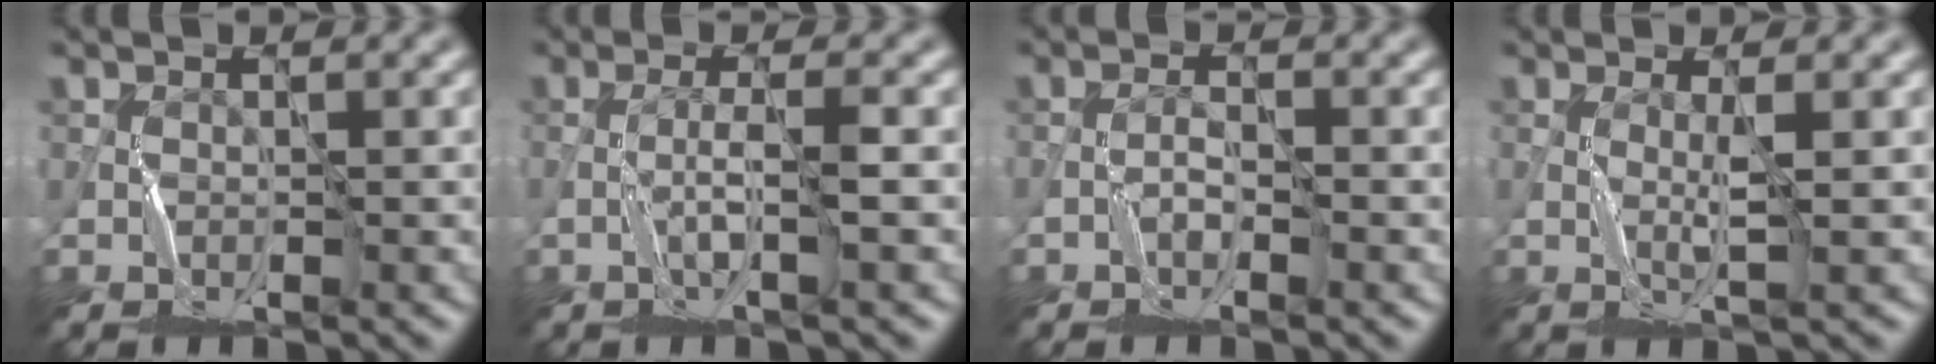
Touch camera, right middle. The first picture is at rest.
{"total": 1.8, "force": [-0.6, -0.8, 1.5], "torque": [-0.033, 0.007, -0.017]}
{"total": 0.8, "force": [-0.7, -0.5, -0.2], "torque": [-0.001, 0.003, -0.015]}
{"total": 1.3, "force": [0.4, -0.9, 0.8], "torque": [-0.026, -0.004, 0.010]}